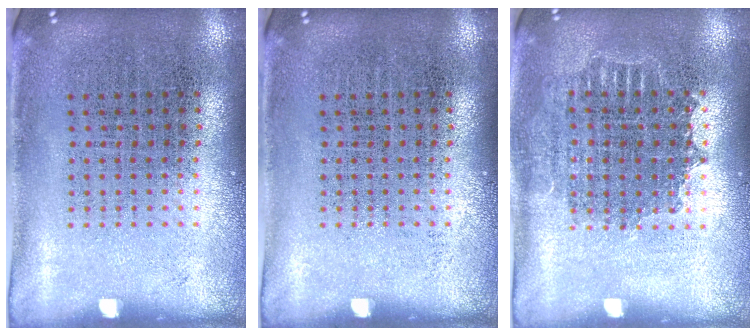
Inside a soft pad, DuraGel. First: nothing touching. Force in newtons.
{"total": 0.0}
{"total": 1.2, "press": 1.1, "slide": 0.5}